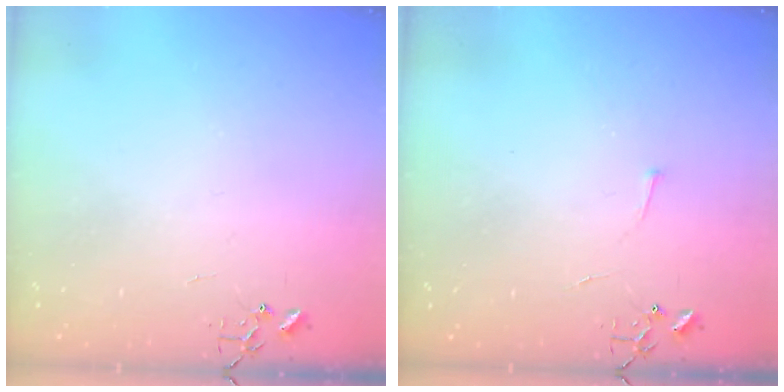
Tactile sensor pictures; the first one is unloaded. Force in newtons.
{"total": 2.9, "press": 2.9, "slide": 0.4}